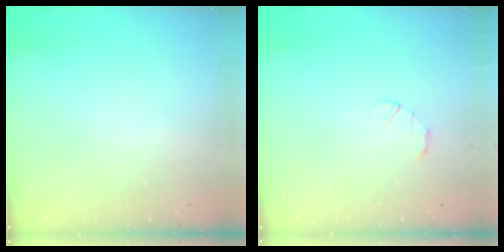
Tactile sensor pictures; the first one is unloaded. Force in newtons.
{"total": 1.4, "press": 1.3, "slide": 0.3}